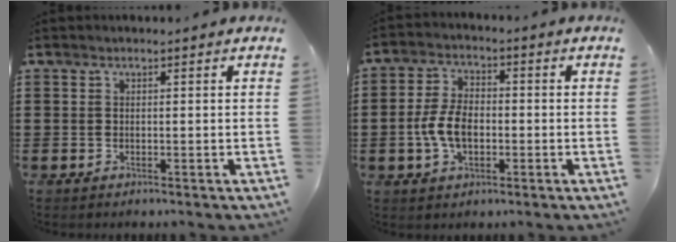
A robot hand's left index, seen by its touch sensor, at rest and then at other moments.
{"total": 6.7, "force": [-1.4, 3.9, 5.2], "torque": [-0.127, 0.000, -0.032]}